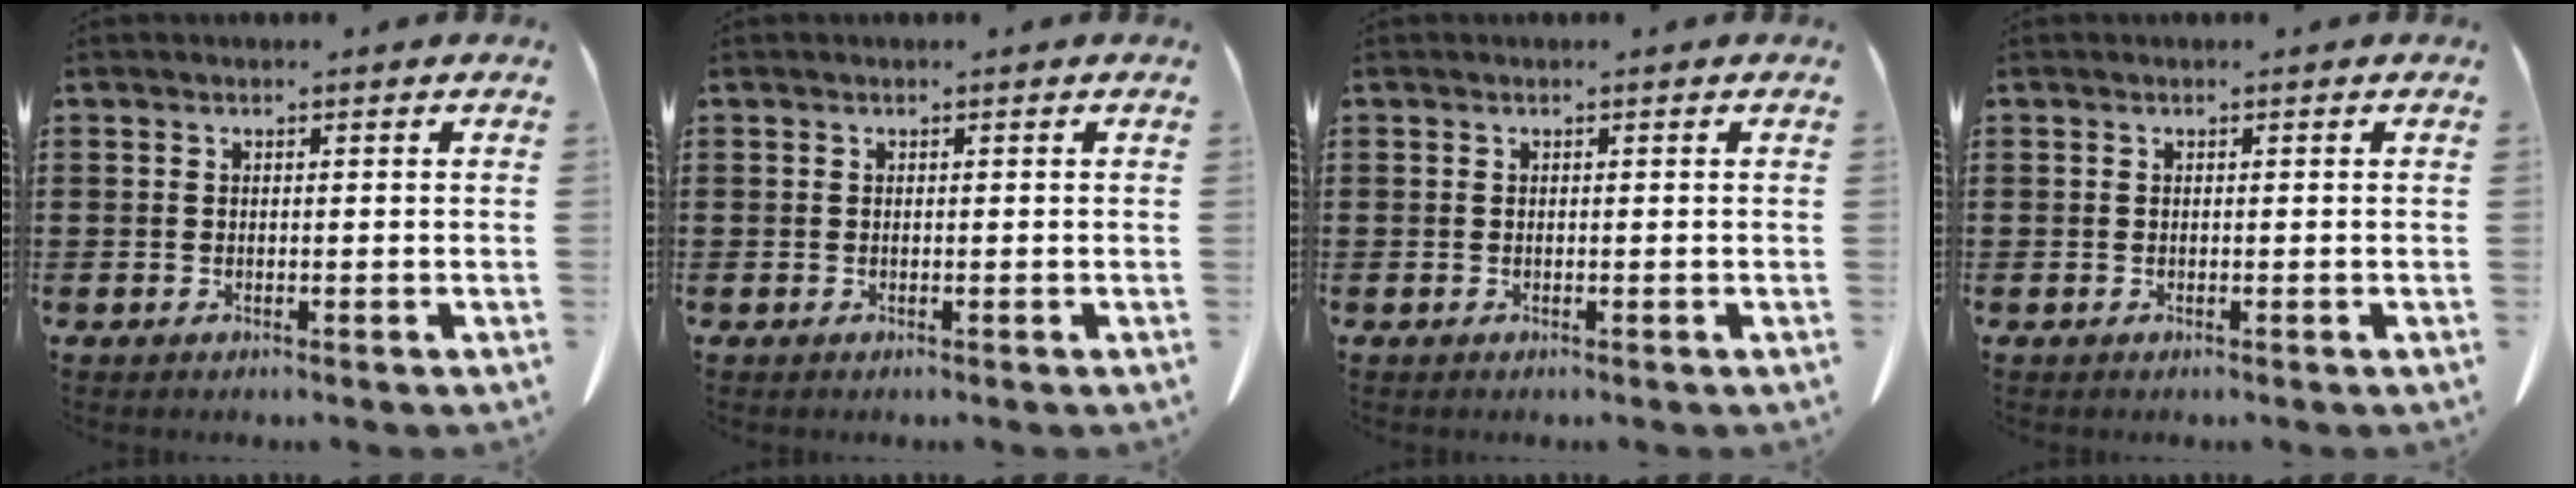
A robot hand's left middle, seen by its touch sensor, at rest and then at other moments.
{"total": 0.0}
{"total": 0.0}
{"total": 0.0}